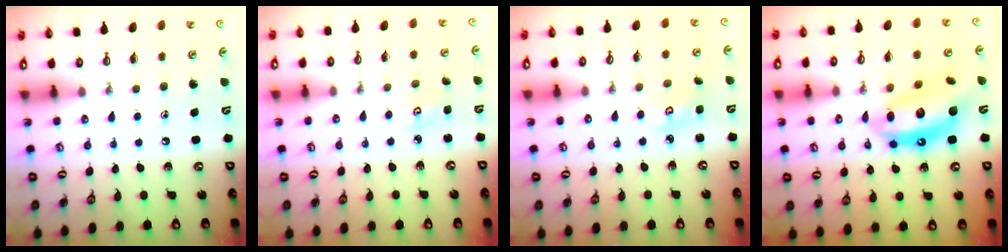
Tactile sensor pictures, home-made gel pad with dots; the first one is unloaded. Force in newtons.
{"total": 3.1, "press": 3.1, "slide": 0.3}
{"total": 2.7, "press": 2.7, "slide": 0.4}
{"total": 13.5, "press": 13.5, "slide": 1.2}